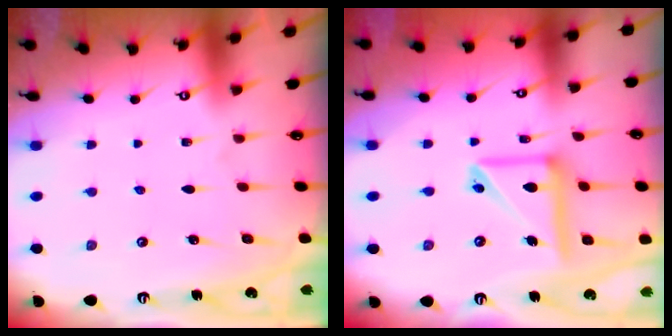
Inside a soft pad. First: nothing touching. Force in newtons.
{"total": 13.5, "press": 13.4, "slide": 1.5}